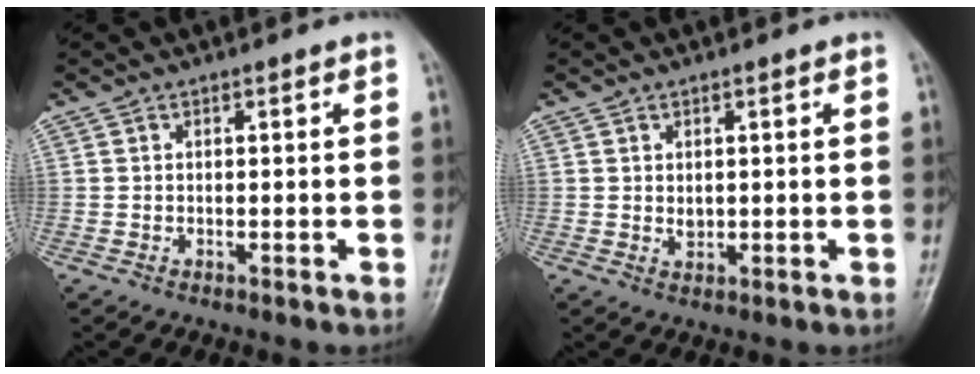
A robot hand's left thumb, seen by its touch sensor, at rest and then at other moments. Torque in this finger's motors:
{"motor_torque": [-0.03, 0.09, -0.04, 0.06, 0.00]}